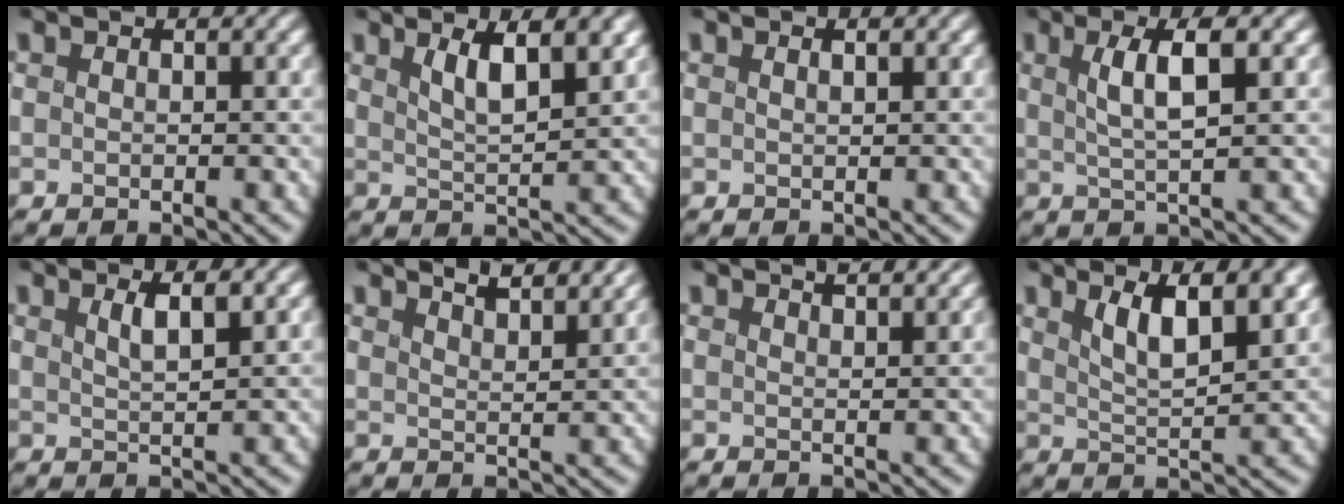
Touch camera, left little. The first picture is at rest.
{"total": 4.2, "force": [1.8, 1.2, 3.6], "torque": [-0.075, -0.005, 0.036]}
{"total": 0.8, "force": [0.4, 0.2, 0.6], "torque": [-0.007, 0.002, 0.005]}
{"total": 3.8, "force": [0.7, 0.5, 3.7], "torque": [-0.078, 0.003, 0.021]}
{"total": 2.0, "force": [0.8, 0.3, 1.8], "torque": [-0.044, -0.005, 0.020]}
{"total": 4.8, "force": [4.2, 1.1, 2.2], "torque": [-0.015, 0.014, 0.038]}
{"total": 3.4, "force": [2.8, 1.0, 1.7], "torque": [-0.004, 0.019, 0.019]}
{"total": 5.4, "force": [2.2, 1.9, 4.5], "torque": [-0.084, 0.000, 0.038]}